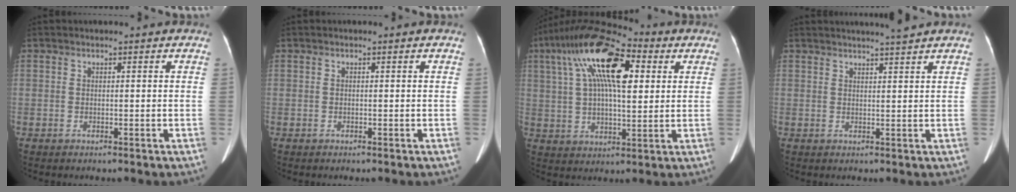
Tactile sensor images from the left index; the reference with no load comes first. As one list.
[{"total": 0.0}, {"total": 17.3, "force": [6.1, 5.9, 15.1], "torque": [-0.298, 0.046, 0.100]}, {"total": 4.4, "force": [3.8, -1.2, 1.9], "torque": [-0.026, 0.000, 0.052]}]